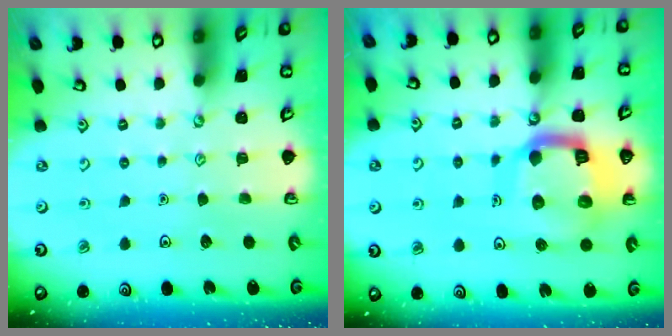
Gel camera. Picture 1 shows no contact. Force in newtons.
{"total": 16.4, "press": 16.3, "slide": 2.0}